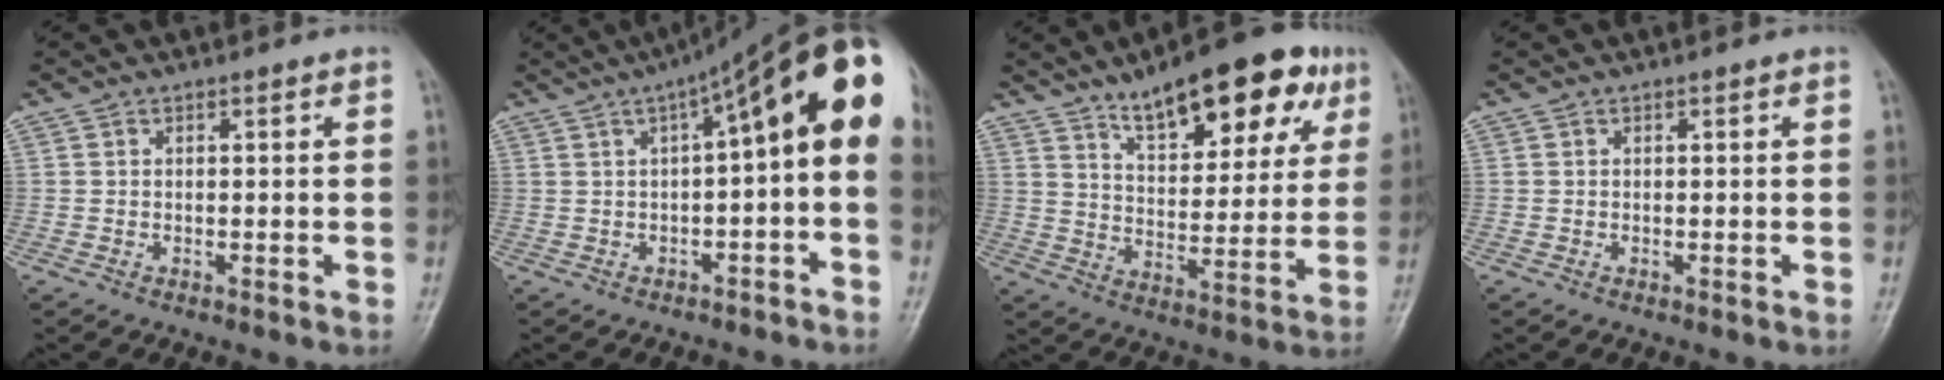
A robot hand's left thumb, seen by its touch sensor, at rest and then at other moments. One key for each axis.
{"total": 16.7, "fx": 2.1, "fy": 5.4, "fz": 15.7, "tx": -0.198, "ty": 0.056, "tz": 0.022}
{"total": 19.0, "fx": 11.1, "fy": 7.7, "fz": 13.3, "tx": -0.145, "ty": -0.036, "tz": 0.167}
{"total": 0.0}